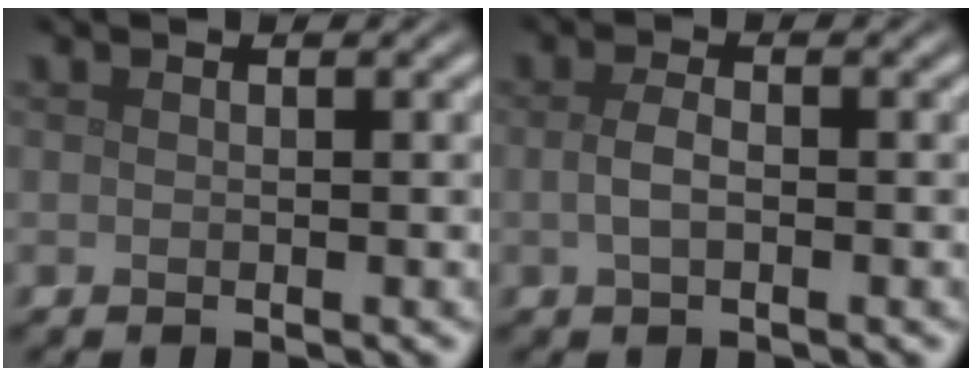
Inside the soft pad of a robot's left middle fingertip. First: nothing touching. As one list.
[{"total": 1.9, "force": [-0.3, 0.9, 1.6], "torque": [-0.037, 0.000, -0.006]}]